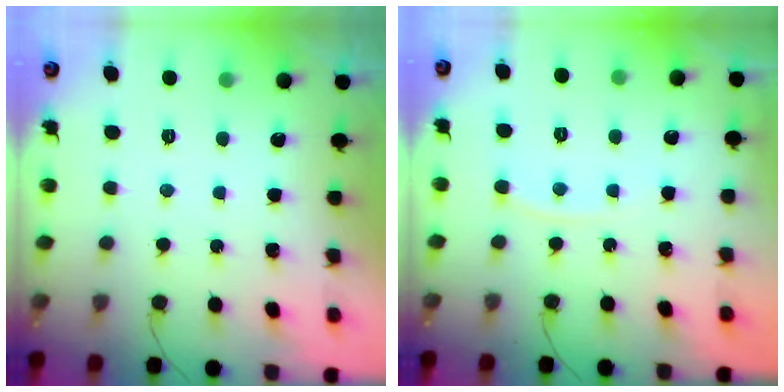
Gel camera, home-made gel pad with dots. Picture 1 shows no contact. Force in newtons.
{"total": 4.5, "press": 4.5, "slide": 0.7}